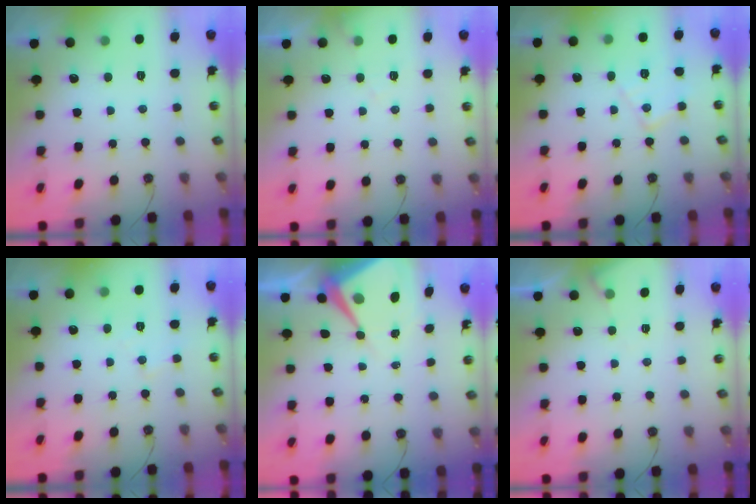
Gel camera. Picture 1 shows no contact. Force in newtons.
{"total": 6.4, "press": 6.3, "slide": 0.8}
{"total": 9.6, "press": 9.6, "slide": 0.6}
{"total": 4.7, "press": 4.6, "slide": 0.8}
{"total": 8.8, "press": 8.7, "slide": 0.9}
{"total": 4.4, "press": 4.4, "slide": 0.6}